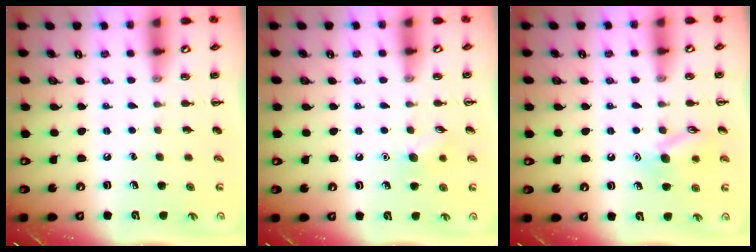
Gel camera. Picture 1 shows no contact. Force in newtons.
{"total": 7.6, "press": 7.4, "slide": 1.9}
{"total": 10.5, "press": 10.4, "slide": 0.9}